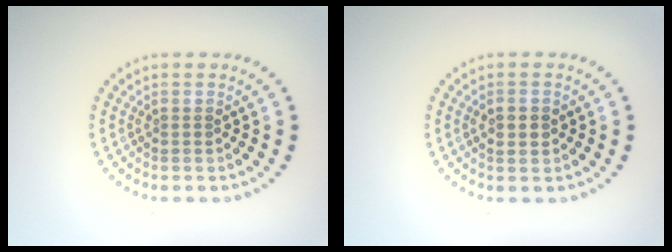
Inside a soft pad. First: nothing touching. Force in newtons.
{"total": 2.1, "press": 2.1, "slide": 0.0}